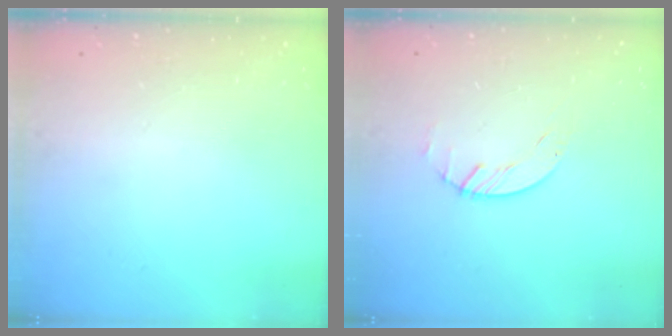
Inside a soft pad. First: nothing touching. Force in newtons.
{"total": 0.7, "press": 0.7, "slide": 0.2}